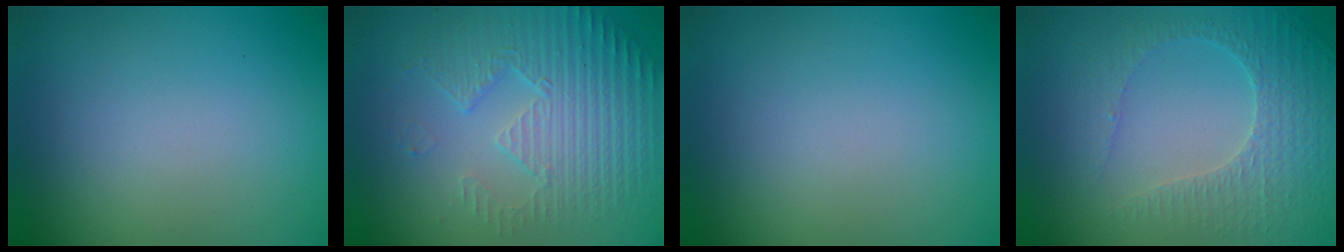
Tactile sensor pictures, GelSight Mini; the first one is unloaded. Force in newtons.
{"total": 4.9, "press": 3.5, "slide": 3.4}
{"total": 0.0}
{"total": 3.8, "press": 3.2, "slide": 2.0}